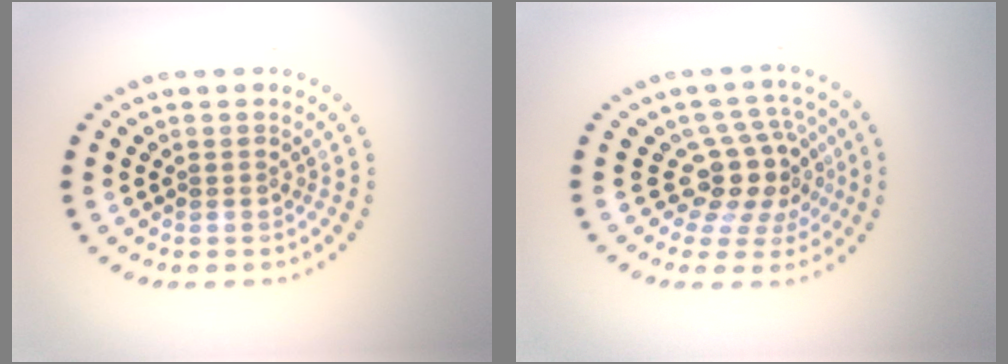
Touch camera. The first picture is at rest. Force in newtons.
{"total": 4.4, "press": 3.3, "slide": 2.9}